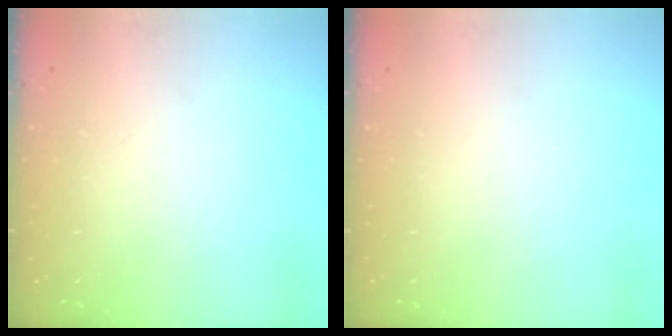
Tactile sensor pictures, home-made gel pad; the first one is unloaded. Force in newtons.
{"total": 0.0}